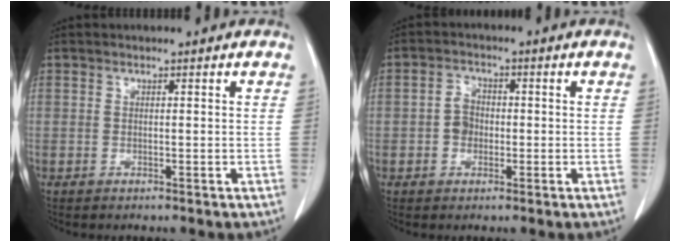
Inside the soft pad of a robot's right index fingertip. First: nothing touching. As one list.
[{"total": 3.1, "force": [-0.6, 2.5, 1.7], "torque": [-0.030, 0.011, -0.014]}]